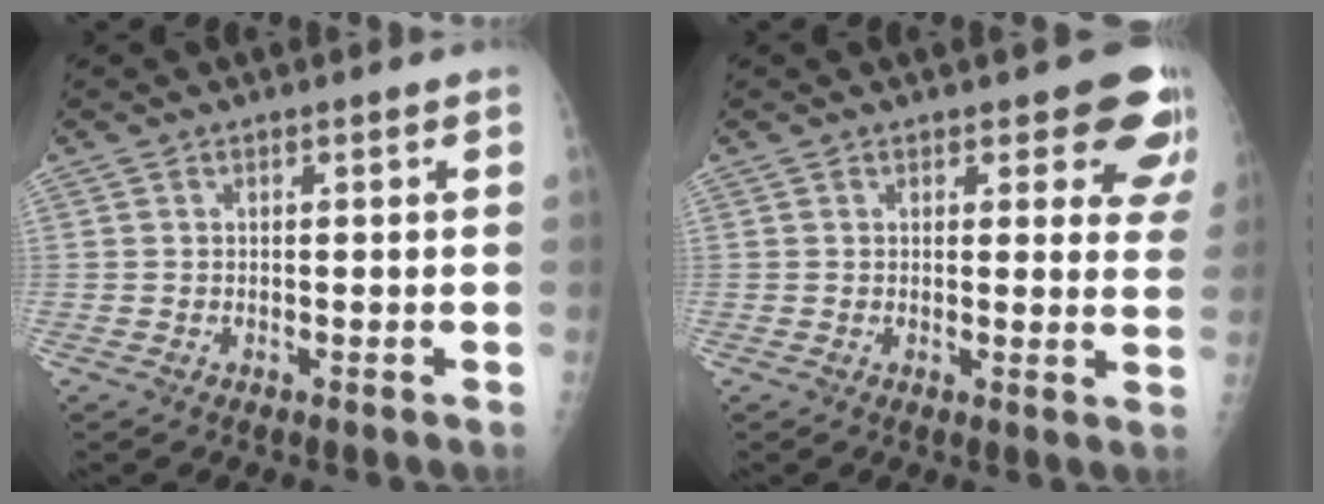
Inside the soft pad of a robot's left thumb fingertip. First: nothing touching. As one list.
[{"total": 8.2, "force": [6.5, 3.5, 3.6], "torque": [0.008, -0.034, 0.053]}]